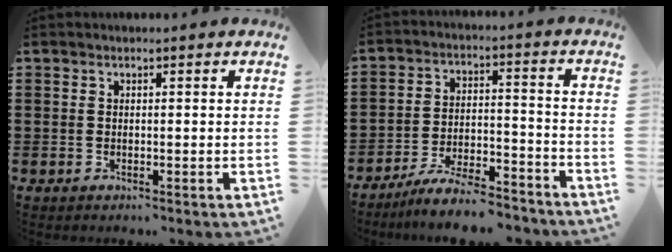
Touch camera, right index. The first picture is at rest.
{"total": 7.6, "force": [-7.0, 0.8, 3.0], "torque": [-0.059, 0.010, -0.134]}